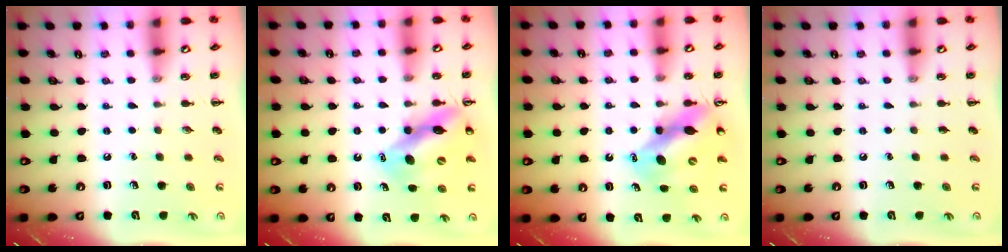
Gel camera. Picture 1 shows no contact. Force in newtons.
{"total": 12.9, "press": 12.5, "slide": 3.4}
{"total": 12.2, "press": 11.6, "slide": 3.9}
{"total": 0.0}